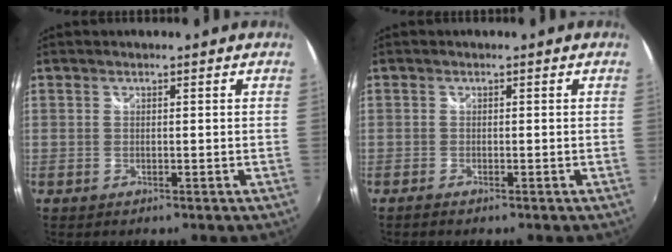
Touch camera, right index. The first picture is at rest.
{"total": 0.9, "force": [-0.8, 0.3, 0.3], "torque": [-0.010, -0.004, -0.018]}